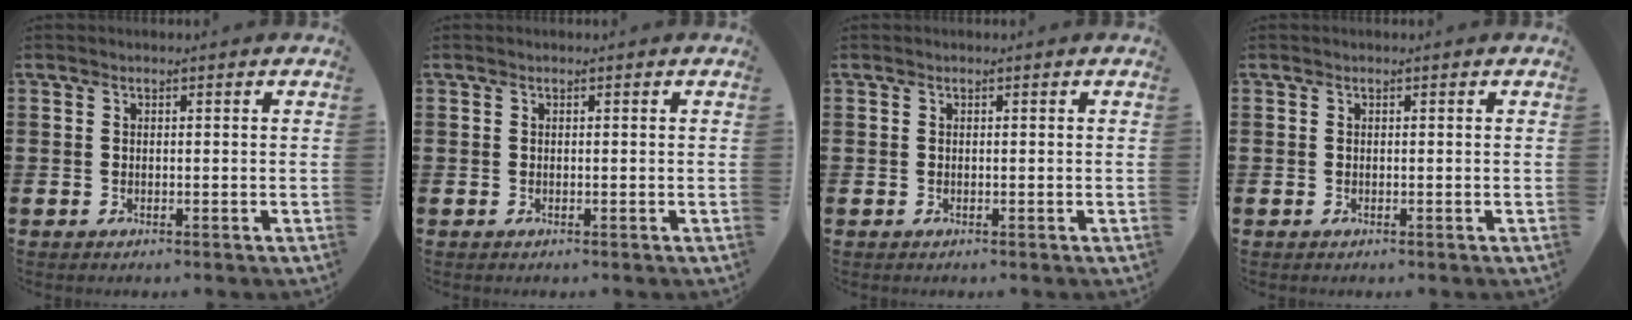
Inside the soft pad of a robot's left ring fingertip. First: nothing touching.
{"total": 0.0}
{"total": 0.0}
{"total": 0.0}